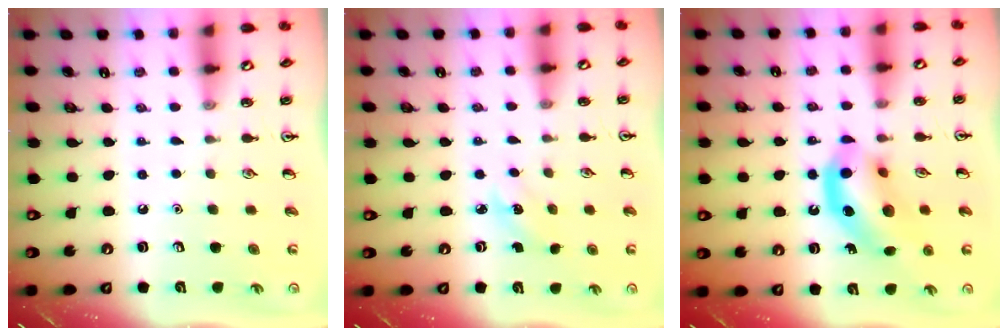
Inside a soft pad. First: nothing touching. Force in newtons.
{"total": 2.5, "press": 2.4, "slide": 0.9}
{"total": 12.2, "press": 11.7, "slide": 3.4}